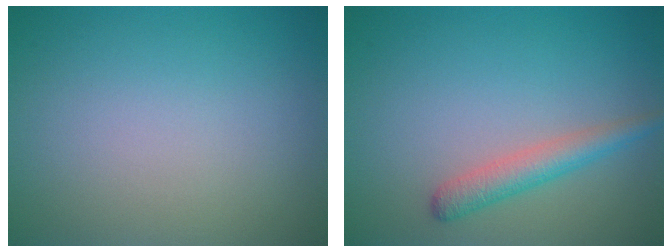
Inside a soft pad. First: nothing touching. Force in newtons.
{"total": 2.6, "press": 2.6, "slide": 0.0}